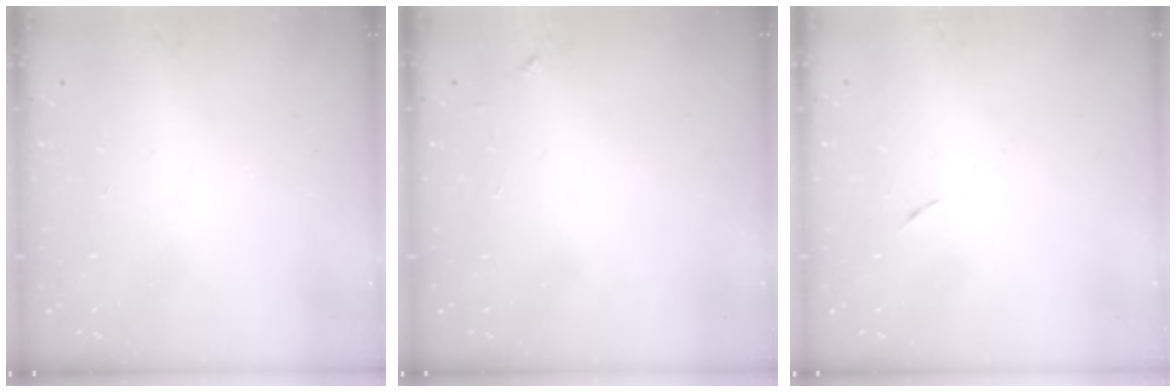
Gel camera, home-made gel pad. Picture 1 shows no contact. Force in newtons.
{"total": 3.3, "press": 3.3, "slide": 0.4}
{"total": 4.0, "press": 3.8, "slide": 1.2}